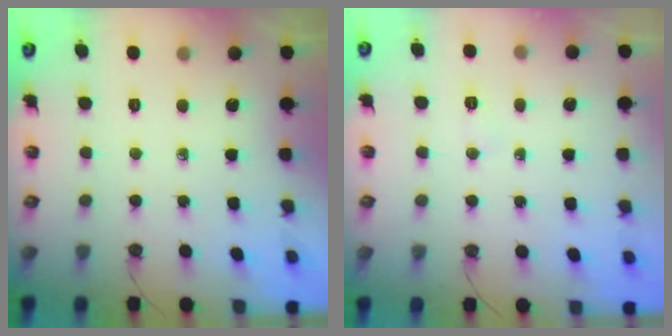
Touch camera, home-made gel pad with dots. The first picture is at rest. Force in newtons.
{"total": 5.0, "press": 3.7, "slide": 3.3}